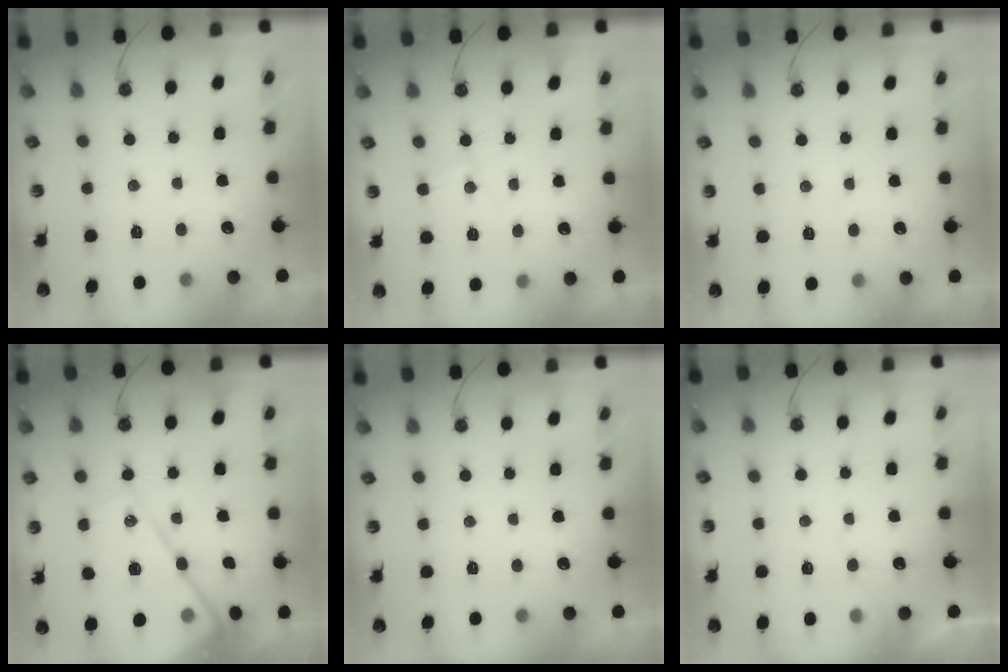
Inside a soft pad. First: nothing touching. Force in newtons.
{"total": 5.0, "press": 5.0, "slide": 0.7}
{"total": 3.8, "press": 3.8, "slide": 0.5}
{"total": 15.0, "press": 14.9, "slide": 1.8}
{"total": 0.0}
{"total": 4.3, "press": 4.3, "slide": 0.6}